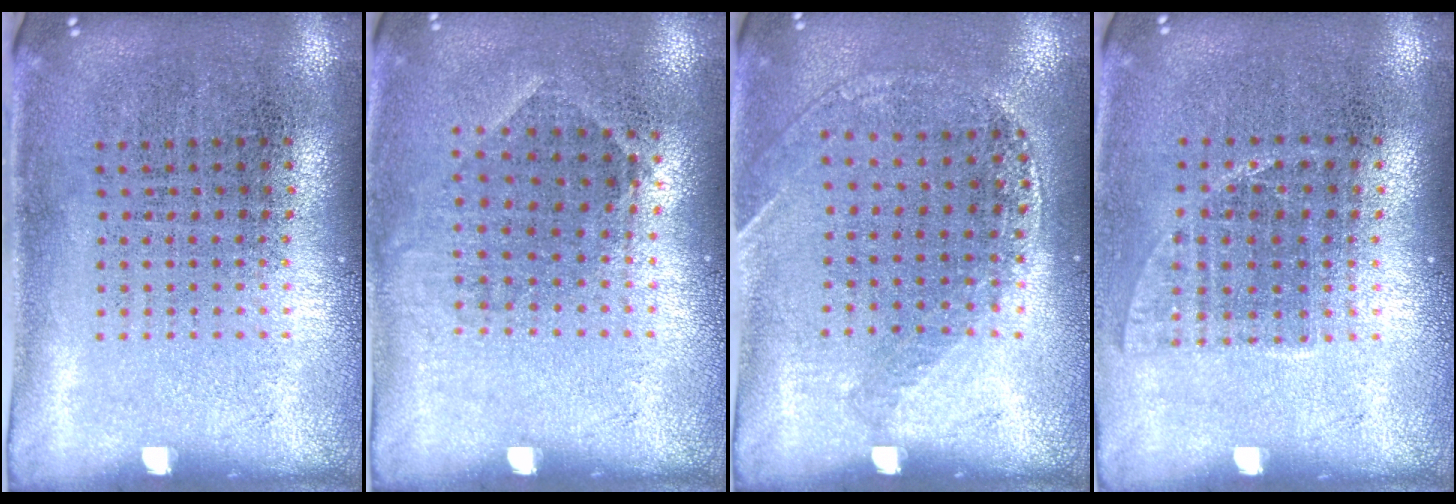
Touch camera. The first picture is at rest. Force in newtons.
{"total": 0.8, "press": 0.7, "slide": 0.5}
{"total": 1.1, "press": 1.1, "slide": 0.4}
{"total": 1.0, "press": 0.8, "slide": 0.6}